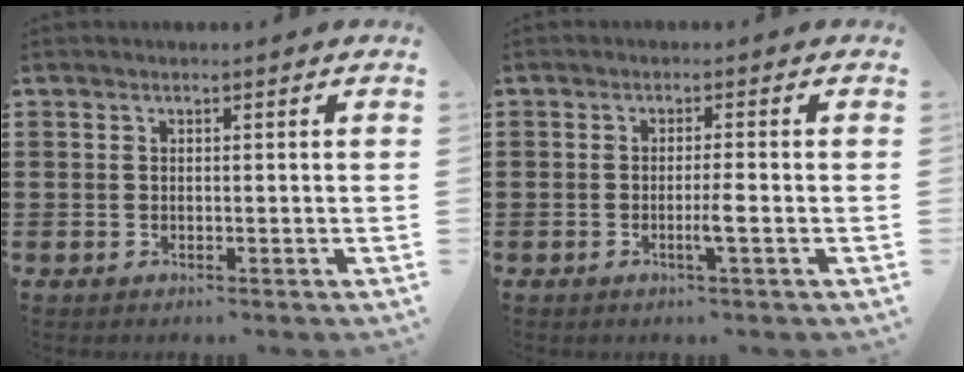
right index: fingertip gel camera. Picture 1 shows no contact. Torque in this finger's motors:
{"motor_torque": [0.38, 0.21, 0.15, 0.02]}